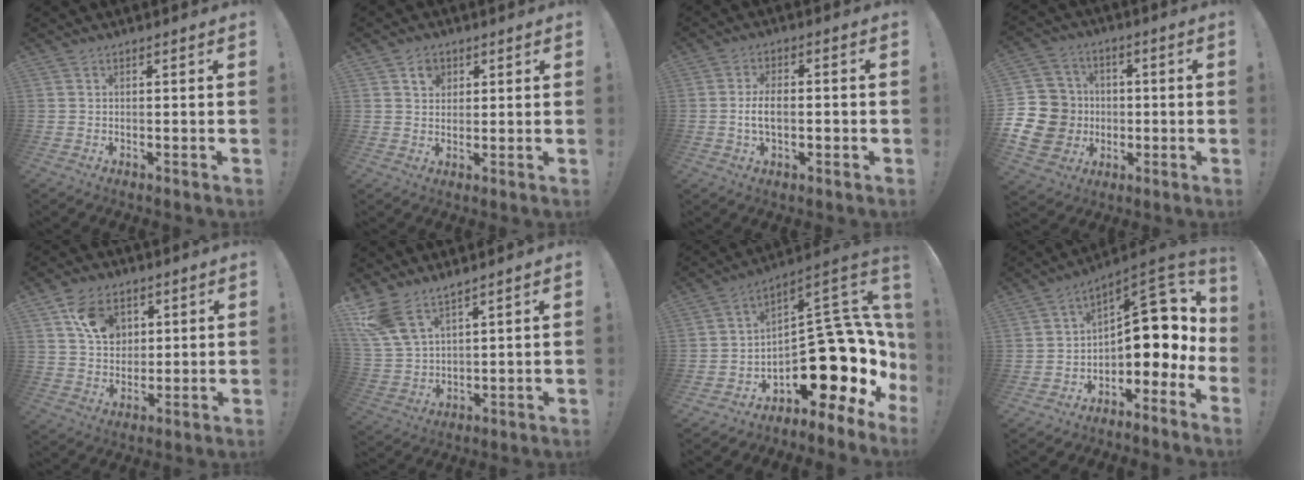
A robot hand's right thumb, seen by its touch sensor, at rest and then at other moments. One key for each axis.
{"total": 4.4, "fx": 2.1, "fy": 3.6, "fz": 1.5, "tx": -0.013, "ty": -0.007, "tz": 0.035}
{"total": 6.1, "fx": -1.0, "fy": 3.2, "fz": 5.1, "tx": -0.078, "ty": 0.006, "tz": -0.020}
{"total": 15.1, "fx": -2.6, "fy": 13.9, "fz": 5.2, "tx": -0.093, "ty": 0.022, "tz": -0.033}
{"total": 11.1, "fx": 5.4, "fy": 8.2, "fz": 5.2, "tx": -0.068, "ty": -0.021, "tz": 0.103}
{"total": 10.1, "fx": 8.2, "fy": 4.1, "fz": 4.2, "tx": -0.089, "ty": -0.044, "tz": 0.162}
{"total": 19.3, "fx": -5.1, "fy": 10.3, "fz": 15.5, "tx": -0.173, "ty": 0.003, "tz": -0.064}
{"total": 11.6, "fx": 3.2, "fy": 7.2, "fz": 8.4, "tx": -0.087, "ty": -0.045, "tz": 0.051}